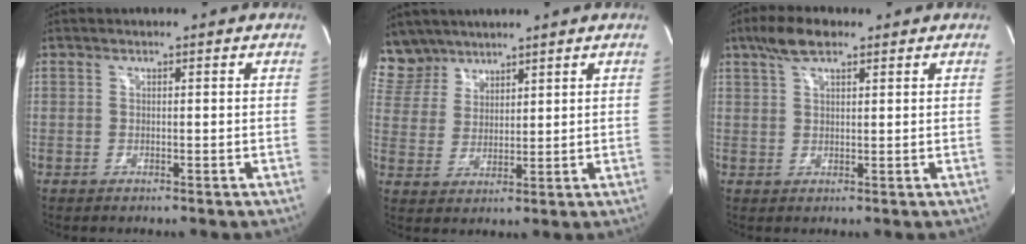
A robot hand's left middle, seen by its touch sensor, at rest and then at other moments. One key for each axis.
{"total": 6.9, "fx": 6.1, "fy": 3.2, "fz": -0.2, "tx": 0.000, "ty": 0.010, "tz": 0.133}
{"total": 5.1, "fx": 3.5, "fy": 1.7, "fz": 3.4, "tx": -0.074, "ty": 0.016, "tz": 0.066}